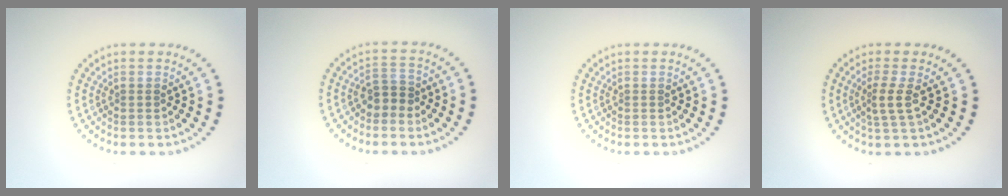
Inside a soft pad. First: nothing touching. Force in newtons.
{"total": 1.9, "press": 1.8, "slide": 0.7}
{"total": 0.0}
{"total": 2.0, "press": 1.4, "slide": 1.4}